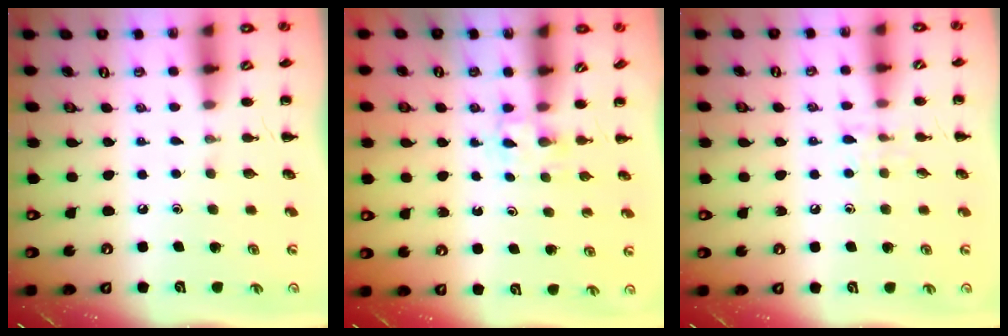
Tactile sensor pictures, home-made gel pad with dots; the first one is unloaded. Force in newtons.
{"total": 2.3, "press": 2.1, "slide": 0.9}
{"total": 6.0, "press": 5.9, "slide": 1.2}